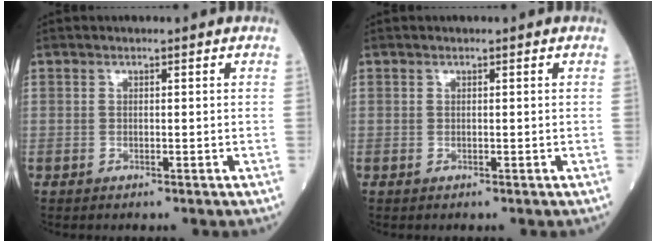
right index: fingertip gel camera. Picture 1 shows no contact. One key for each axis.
{"total": 0.0}